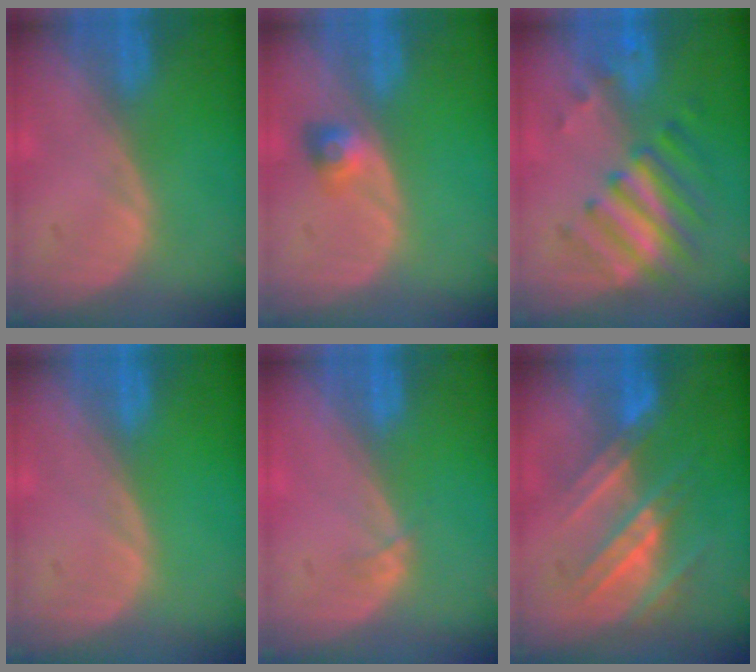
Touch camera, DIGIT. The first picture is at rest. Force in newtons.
{"total": 3.0, "press": 2.7, "slide": 1.3}
{"total": 7.8, "press": 7.0, "slide": 3.5}
{"total": 0.0}
{"total": 1.2, "press": 0.9, "slide": 0.7}
{"total": 7.9, "press": 7.5, "slide": 2.2}